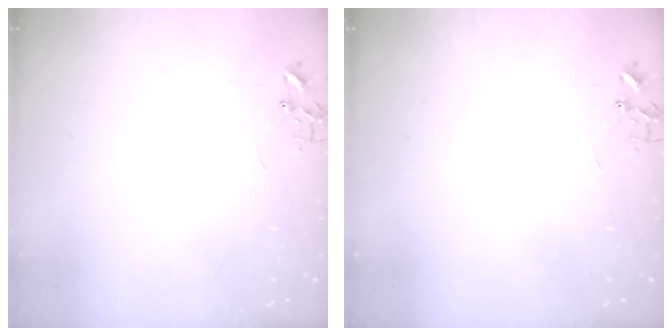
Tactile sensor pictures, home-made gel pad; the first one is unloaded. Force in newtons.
{"total": 0.0}